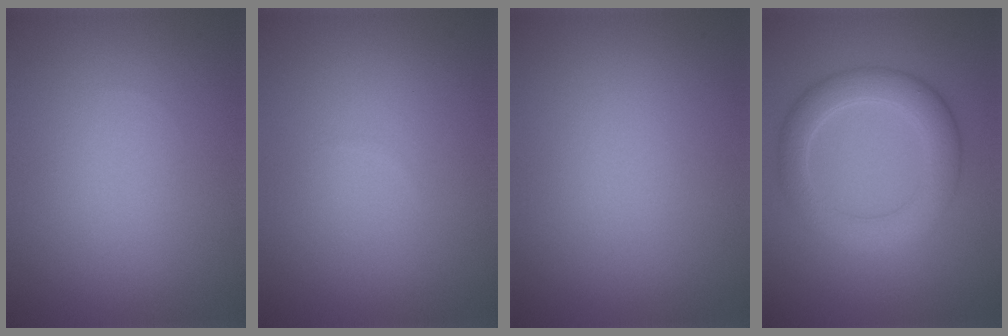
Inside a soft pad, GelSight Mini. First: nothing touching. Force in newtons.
{"total": 0.0}
{"total": 0.0}
{"total": 4.5, "press": 4.5, "slide": 0.3}